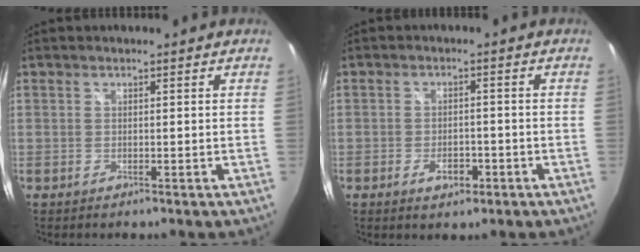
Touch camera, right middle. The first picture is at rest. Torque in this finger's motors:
{"motor_torque": [0.83, -0.19, 0.04, 0.02]}